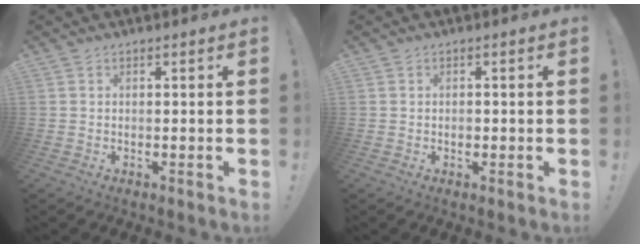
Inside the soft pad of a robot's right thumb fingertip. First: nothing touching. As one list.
[{"total": 1.0, "force": [-0.6, 0.7, 0.5], "torque": [-0.010, 0.003, -0.011]}]